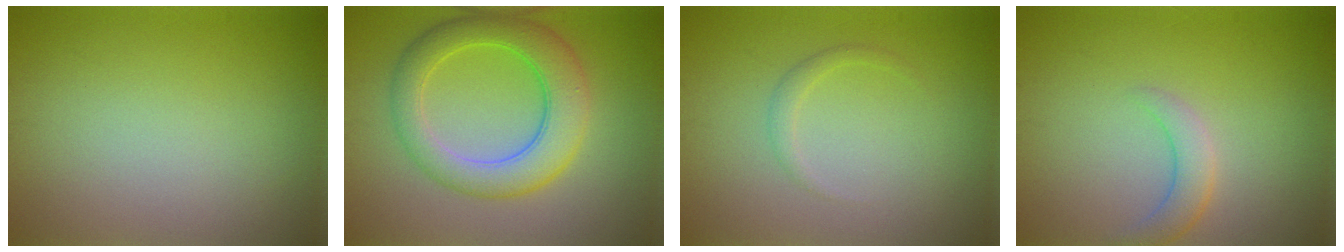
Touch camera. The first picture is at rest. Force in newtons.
{"total": 6.3, "press": 6.3, "slide": 0.3}
{"total": 1.0, "press": 1.0, "slide": 0.1}
{"total": 2.3, "press": 2.2, "slide": 0.1}